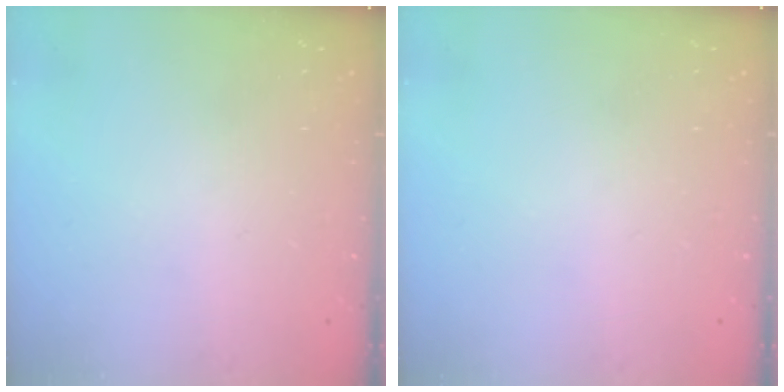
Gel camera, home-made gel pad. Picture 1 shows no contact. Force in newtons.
{"total": 0.0}